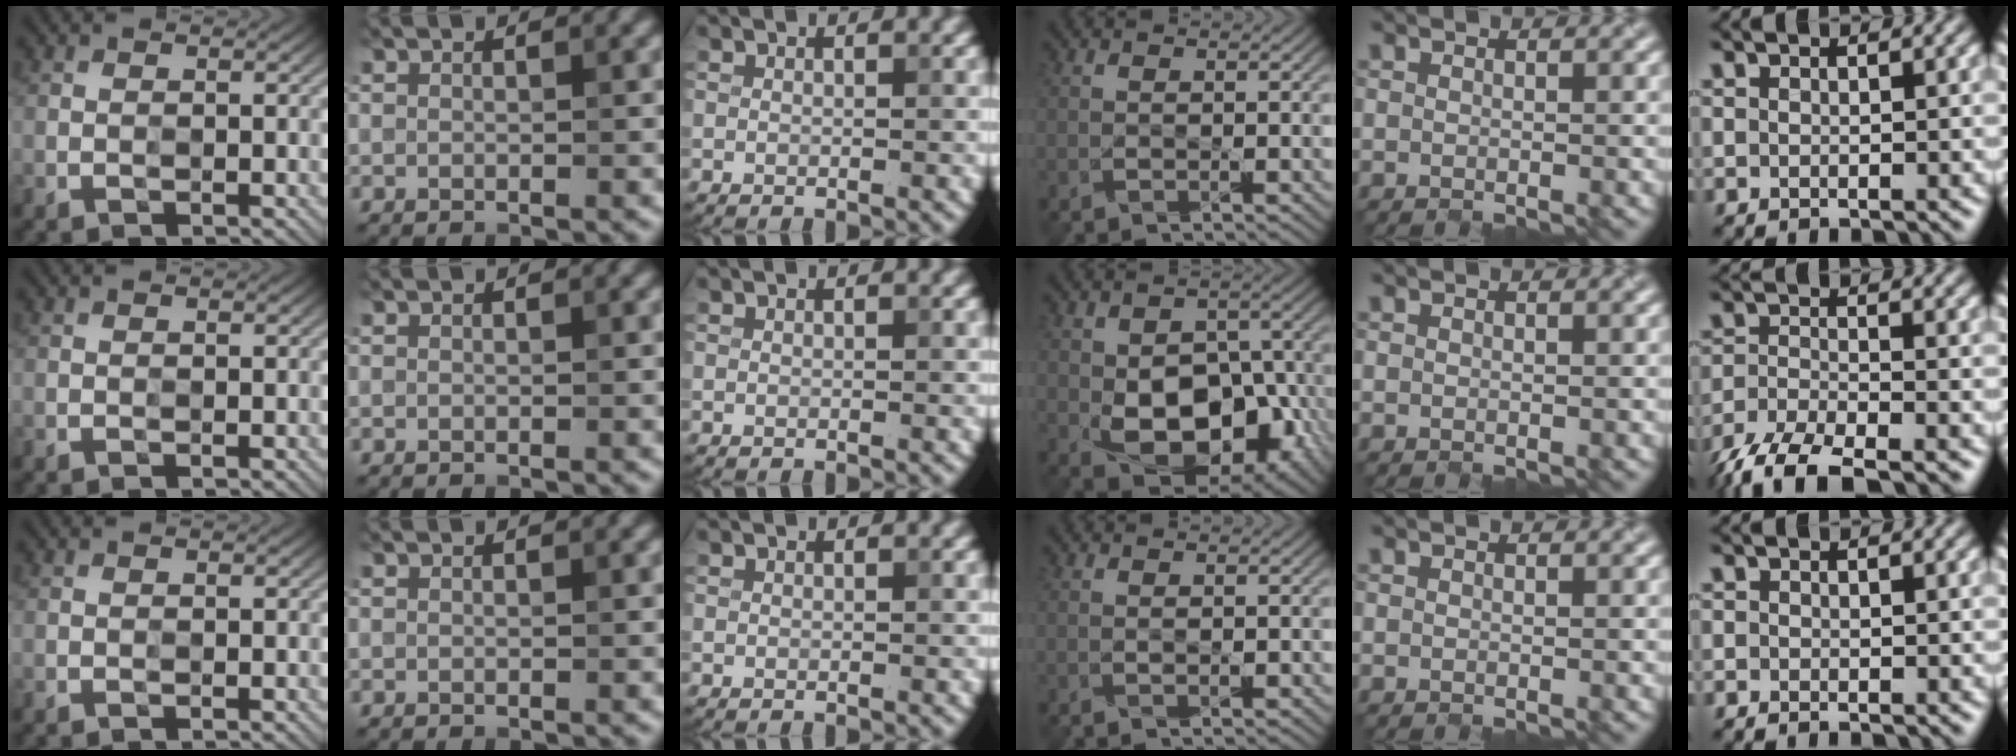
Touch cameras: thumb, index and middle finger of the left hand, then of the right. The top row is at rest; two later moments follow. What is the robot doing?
{"motion": "close", "object": "egg carton"}